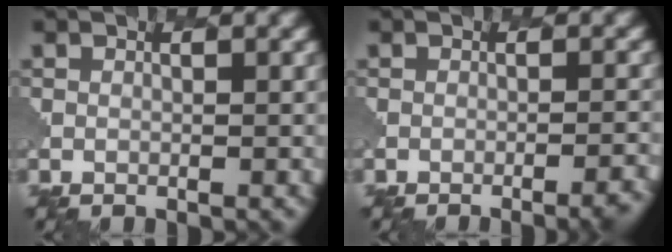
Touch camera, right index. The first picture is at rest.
{"total": 3.4, "force": [-2.3, 1.0, 2.3], "torque": [-0.013, 0.013, -0.028]}